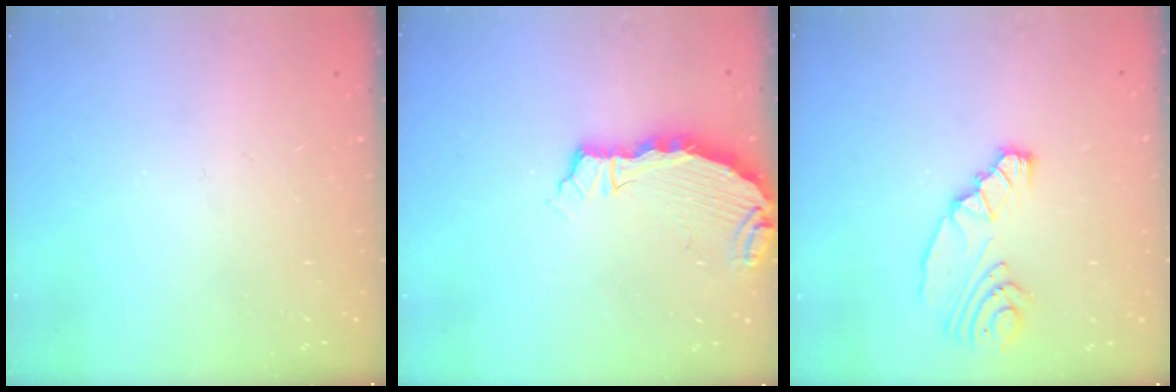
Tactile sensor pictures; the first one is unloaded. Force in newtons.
{"total": 5.1, "press": 5.1, "slide": 0.1}
{"total": 8.3, "press": 7.4, "slide": 3.8}